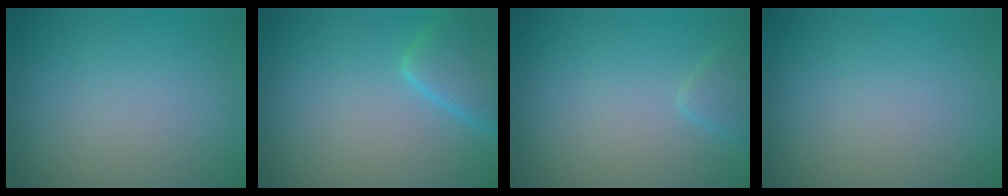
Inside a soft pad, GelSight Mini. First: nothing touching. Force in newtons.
{"total": 4.6, "press": 4.6, "slide": 0.3}
{"total": 1.6, "press": 1.6, "slide": 0.1}
{"total": 0.0}